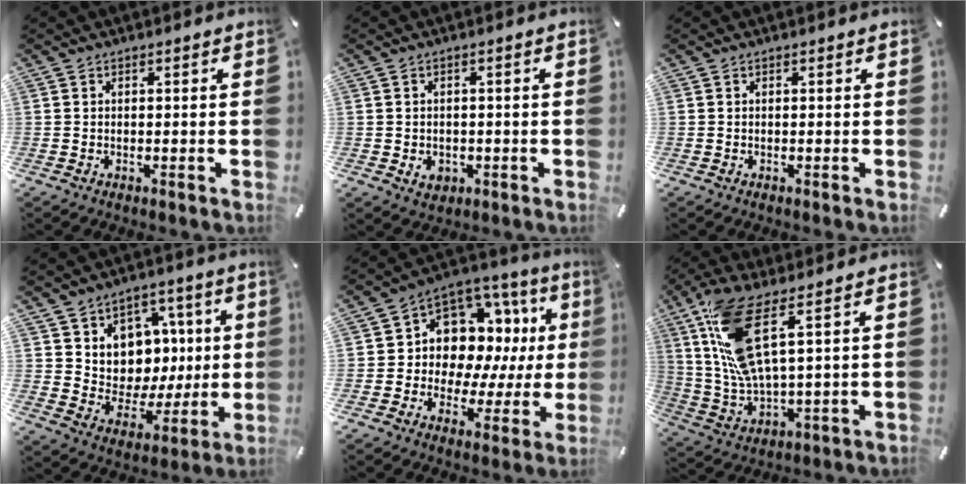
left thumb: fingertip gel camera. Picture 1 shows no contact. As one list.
[{"total": 3.1, "force": [-0.7, 2.6, 1.5], "torque": [-0.033, 0.001, -0.014]}, {"total": 0.0}, {"total": 10.4, "force": [2.9, 9.8, 1.8], "torque": [-0.031, -0.038, 0.064]}, {"total": 11.3, "force": [4.5, 9.2, 4.8], "torque": [-0.071, -0.064, 0.085]}, {"total": 14.4, "force": [5.8, 4.0, 12.5], "torque": [-0.279, -0.022, 0.096]}]